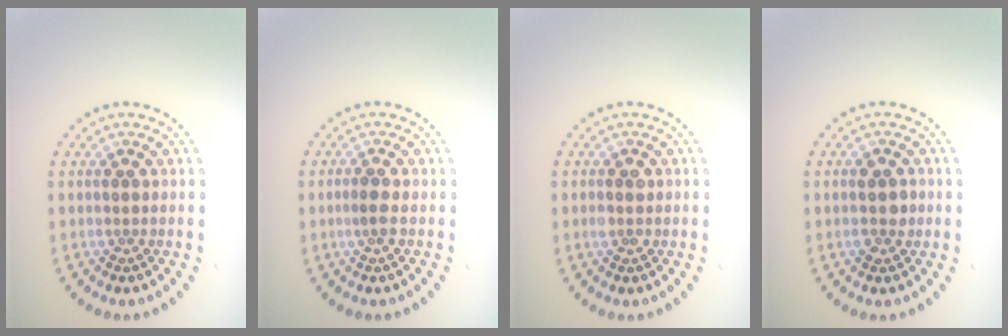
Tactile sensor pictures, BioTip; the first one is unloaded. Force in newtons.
{"total": 1.2, "press": 1.1, "slide": 0.5}
{"total": 1.1, "press": 1.1, "slide": 0.1}
{"total": 1.6, "press": 1.6, "slide": 0.1}